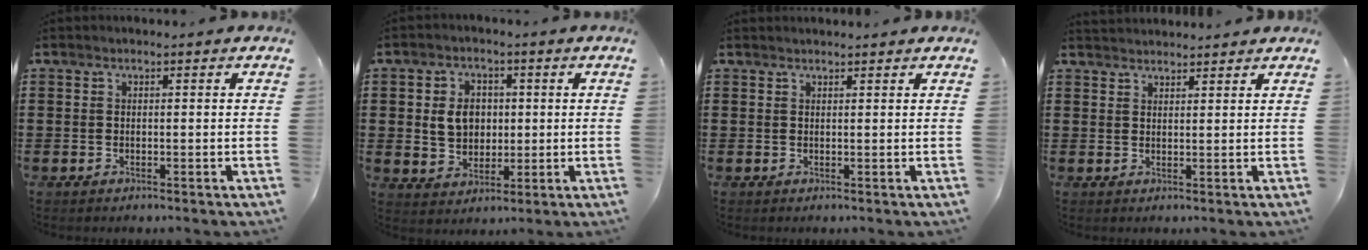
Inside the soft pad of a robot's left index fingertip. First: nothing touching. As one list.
[{"total": 5.8, "force": [0.7, 4.7, 3.4], "torque": [-0.071, 0.012, 0.009]}, {"total": 0.8, "force": [0.7, -0.1, 0.1], "torque": [-0.003, -0.002, 0.015]}, {"total": 1.8, "force": [1.8, 0.0, -0.2], "torque": [-0.002, 0.000, 0.036]}]